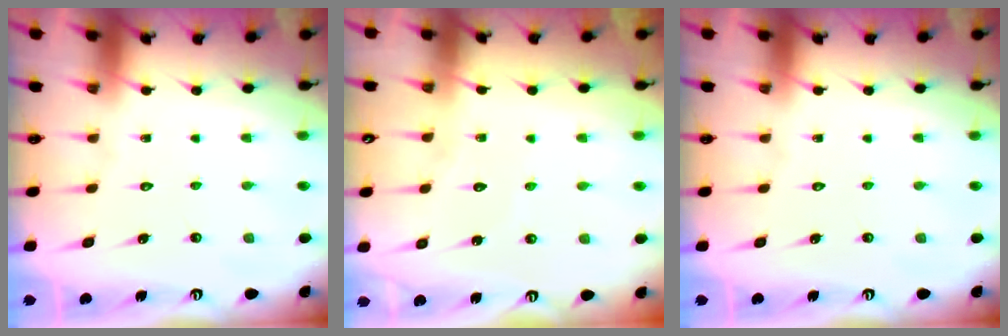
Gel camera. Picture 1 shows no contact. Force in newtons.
{"total": 5.2, "press": 5.1, "slide": 0.5}
{"total": 0.0}